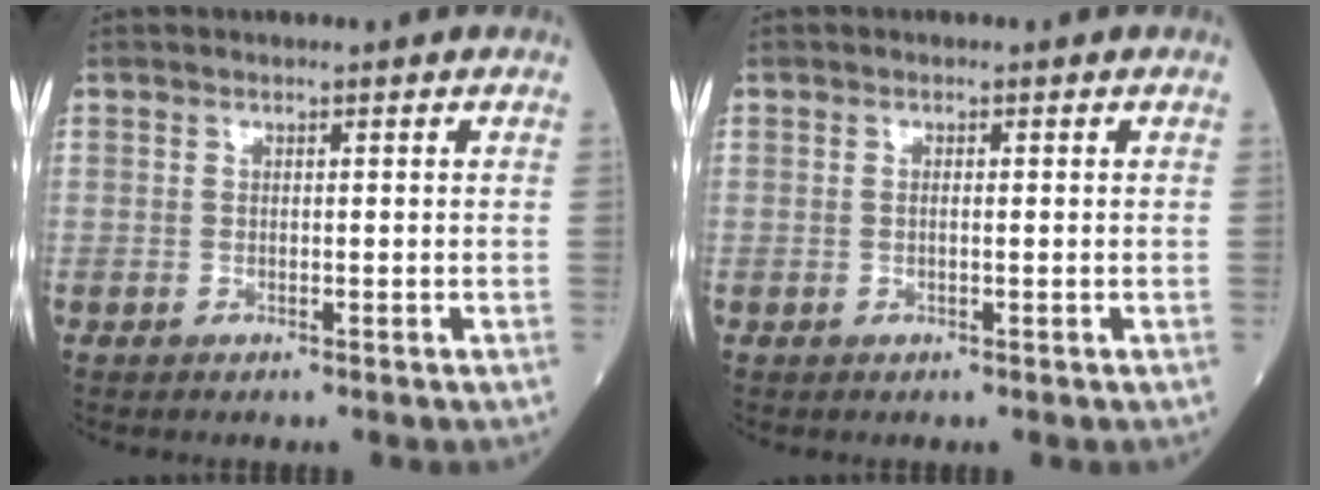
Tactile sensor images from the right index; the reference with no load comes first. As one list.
[{"total": 0.7, "force": [0.0, 0.1, 0.6], "torque": [-0.015, 0.001, -0.001]}]